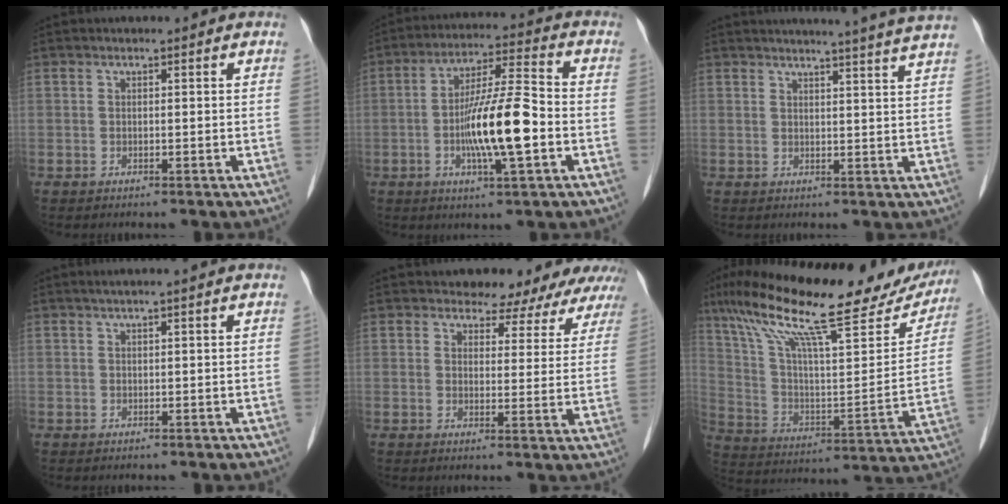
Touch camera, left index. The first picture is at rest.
{"total": 12.0, "force": [-2.6, 1.4, 11.6], "torque": [-0.217, 0.001, -0.049]}
{"total": 11.9, "force": [11.1, -1.8, 3.9], "torque": [-0.053, -0.034, 0.116]}
{"total": 0.5, "force": [0.3, -0.1, 0.4], "torque": [-0.012, 0.009, 0.012]}
{"total": 11.2, "force": [10.5, 3.6, 1.6], "torque": [0.018, -0.008, 0.095]}
{"total": 28.9, "force": [21.6, 5.8, 18.3], "torque": [-0.309, 0.034, 0.326]}